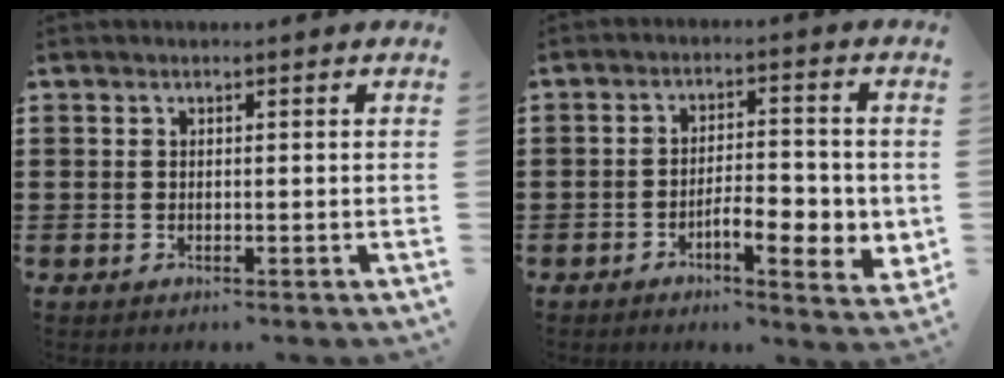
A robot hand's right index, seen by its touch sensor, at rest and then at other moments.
{"total": 6.0, "force": [-2.2, 2.4, 5.1], "torque": [-0.070, 0.000, -0.041]}